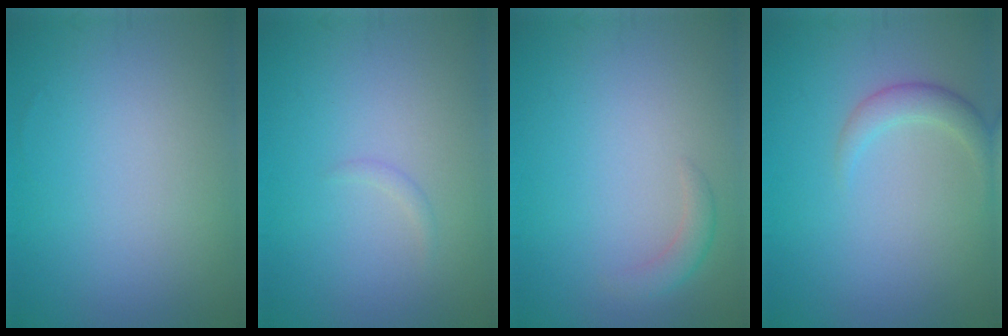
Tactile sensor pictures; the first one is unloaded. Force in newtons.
{"total": 0.6, "press": 0.6, "slide": 0.0}
{"total": 1.4, "press": 1.4, "slide": 0.1}
{"total": 2.0, "press": 2.0, "slide": 0.1}